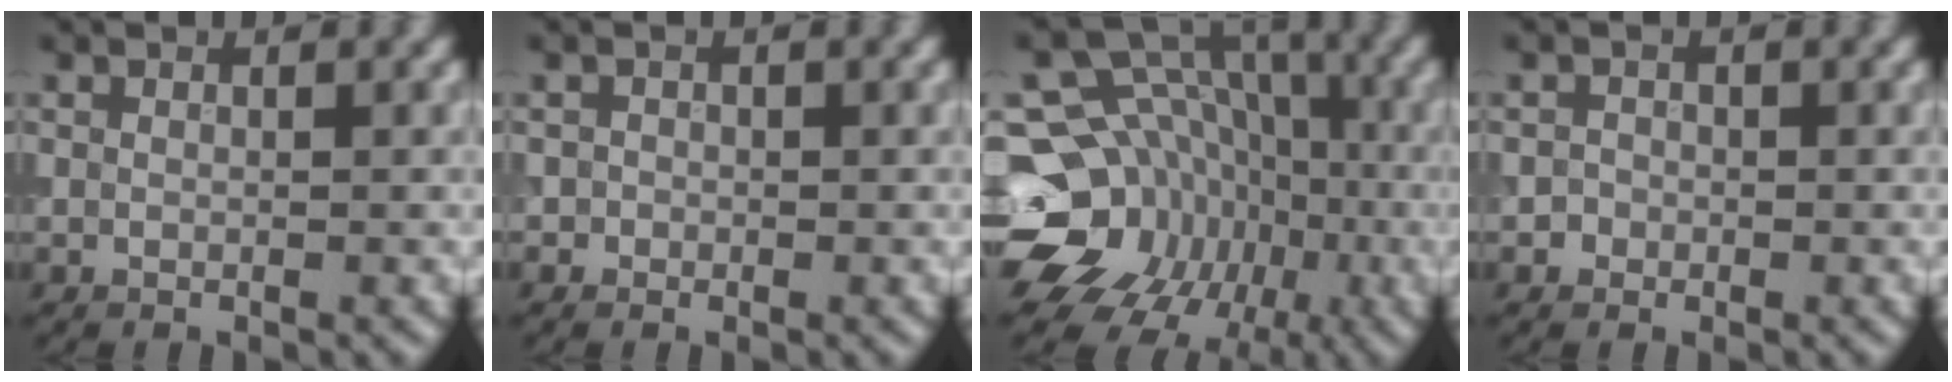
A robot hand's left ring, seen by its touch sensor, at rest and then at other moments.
{"total": 0.7, "force": [-0.2, 0.6, 0.0], "torque": [0.008, -0.004, -0.004]}
{"total": 17.3, "force": [-5.2, 14.7, 7.4], "torque": [-0.137, -0.006, -0.095]}
{"total": 0.9, "force": [-0.3, 0.8, 0.0], "torque": [0.008, -0.001, -0.007]}